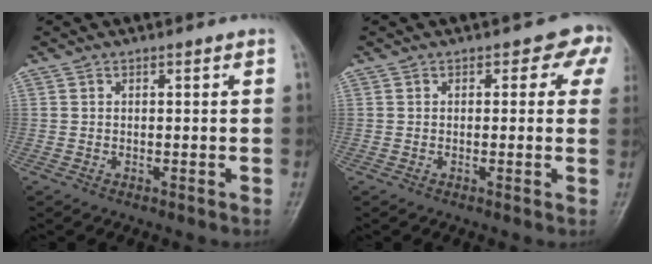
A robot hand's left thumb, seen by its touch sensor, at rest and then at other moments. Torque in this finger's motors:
{"motor_torque": [0.16, 0.39, 0.06, -0.16, 0.01]}